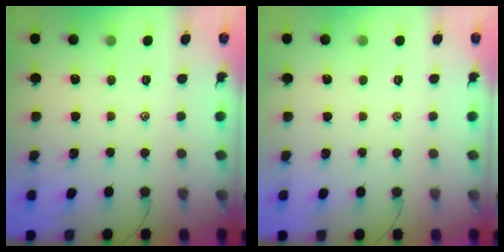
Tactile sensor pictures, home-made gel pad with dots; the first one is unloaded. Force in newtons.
{"total": 0.0}